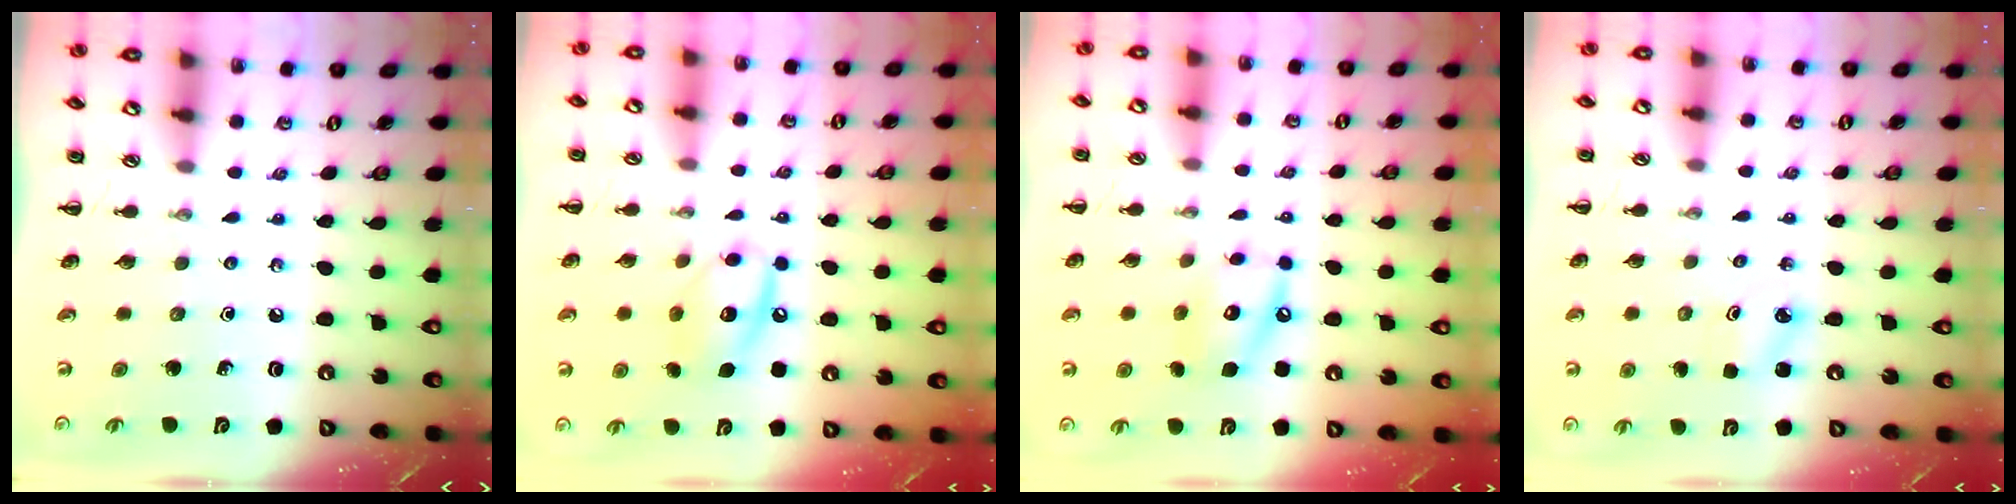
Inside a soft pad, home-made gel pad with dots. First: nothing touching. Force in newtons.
{"total": 12.0, "press": 11.9, "slide": 1.4}
{"total": 11.1, "press": 10.9, "slide": 1.8}
{"total": 1.9, "press": 1.8, "slide": 0.5}